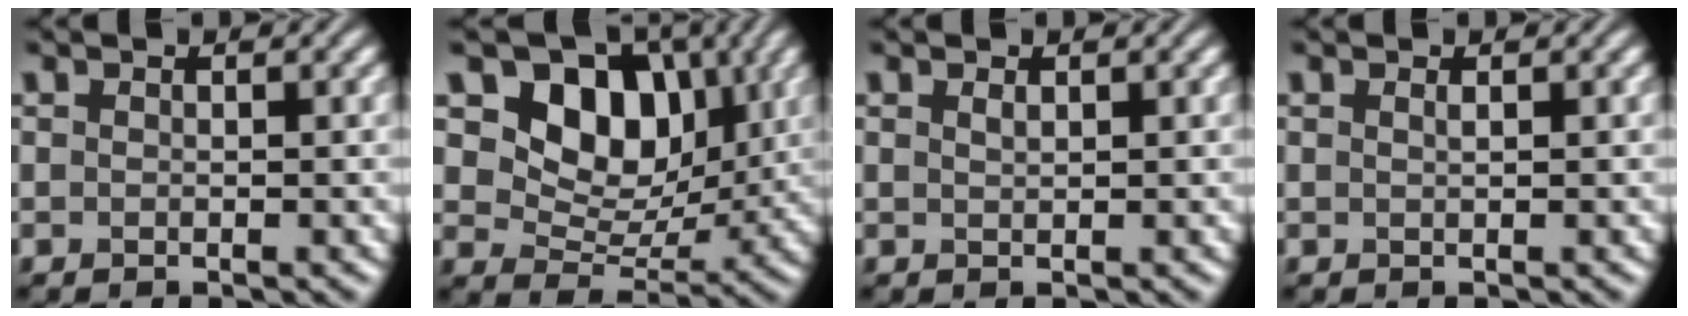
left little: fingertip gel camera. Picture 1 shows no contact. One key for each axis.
{"total": 8.6, "fx": 3.0, "fy": 6.3, "fz": 5.0, "tx": -0.077, "ty": -0.012, "tz": 0.040}
{"total": 0.6, "fx": 0.4, "fy": 0.2, "fz": 0.4, "tx": -0.009, "ty": 0.000, "tz": 0.009}
{"total": 0.5, "fx": 0.3, "fy": 0.1, "fz": 0.4, "tx": -0.006, "ty": 0.002, "tz": 0.004}